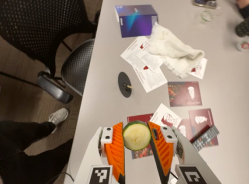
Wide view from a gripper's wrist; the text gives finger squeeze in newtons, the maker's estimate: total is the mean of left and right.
{"total": 10.3, "left": 9.9, "right": 10.7}